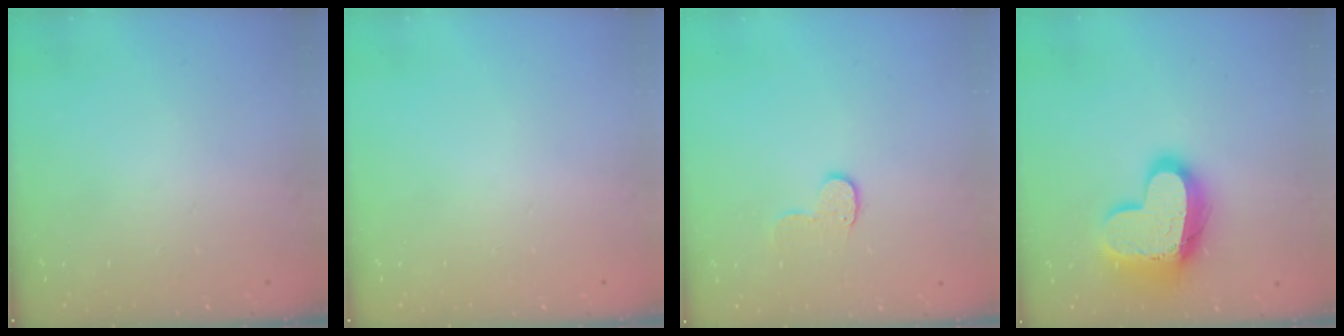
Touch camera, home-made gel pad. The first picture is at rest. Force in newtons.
{"total": 0.0}
{"total": 6.5, "press": 6.4, "slide": 0.4}
{"total": 16.9, "press": 16.8, "slide": 1.3}